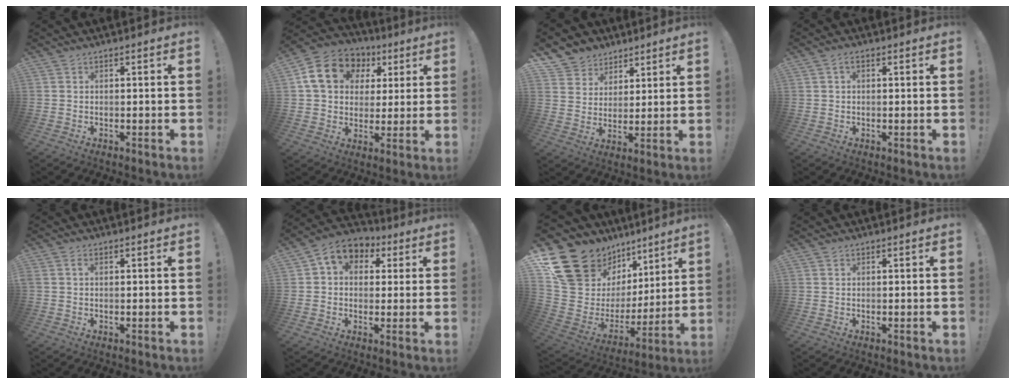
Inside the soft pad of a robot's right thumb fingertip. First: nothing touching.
{"total": 16.4, "force": [6.3, 12.6, 8.3], "torque": [-0.129, -0.009, 0.129]}
{"total": 7.5, "force": [4.8, 5.7, 0.3], "torque": [-0.013, -0.040, 0.099]}
{"total": 1.9, "force": [0.4, 1.2, 1.4], "torque": [-0.021, 0.004, 0.005]}
{"total": 1.2, "force": [0.2, 0.5, 1.0], "torque": [-0.025, 0.007, 0.005]}
{"total": 7.8, "force": [2.4, 6.4, 3.8], "torque": [-0.055, -0.007, 0.050]}
{"total": 20.6, "force": [14.2, 11.9, 9.0], "torque": [-0.135, -0.113, 0.298]}
{"total": 0.0}